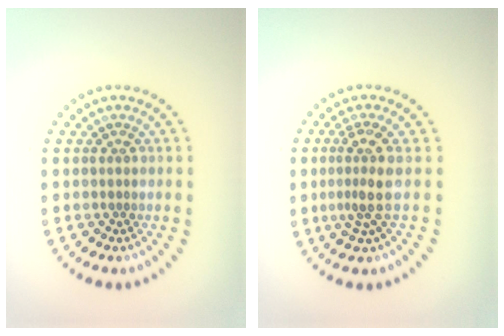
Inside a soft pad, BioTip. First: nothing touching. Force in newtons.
{"total": 2.8, "press": 2.0, "slide": 1.9}